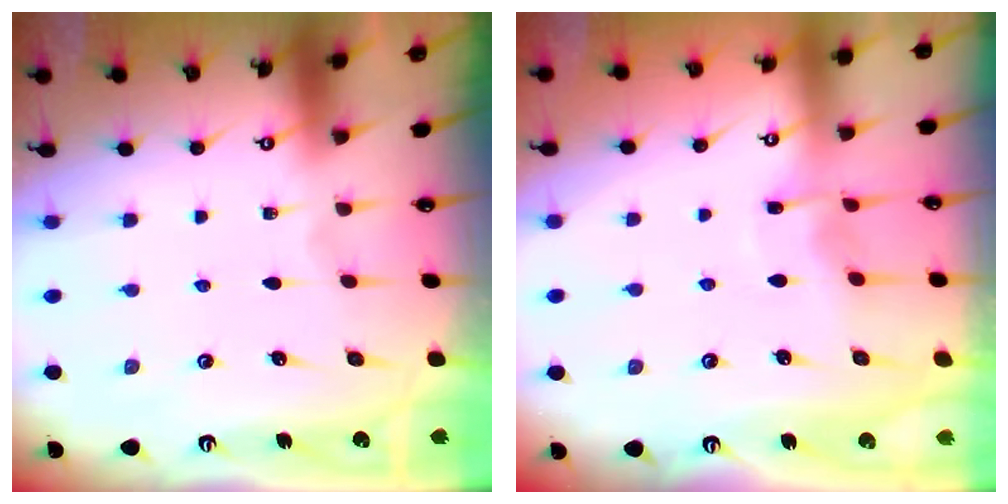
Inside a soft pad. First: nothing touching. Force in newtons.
{"total": 5.3, "press": 5.2, "slide": 0.7}